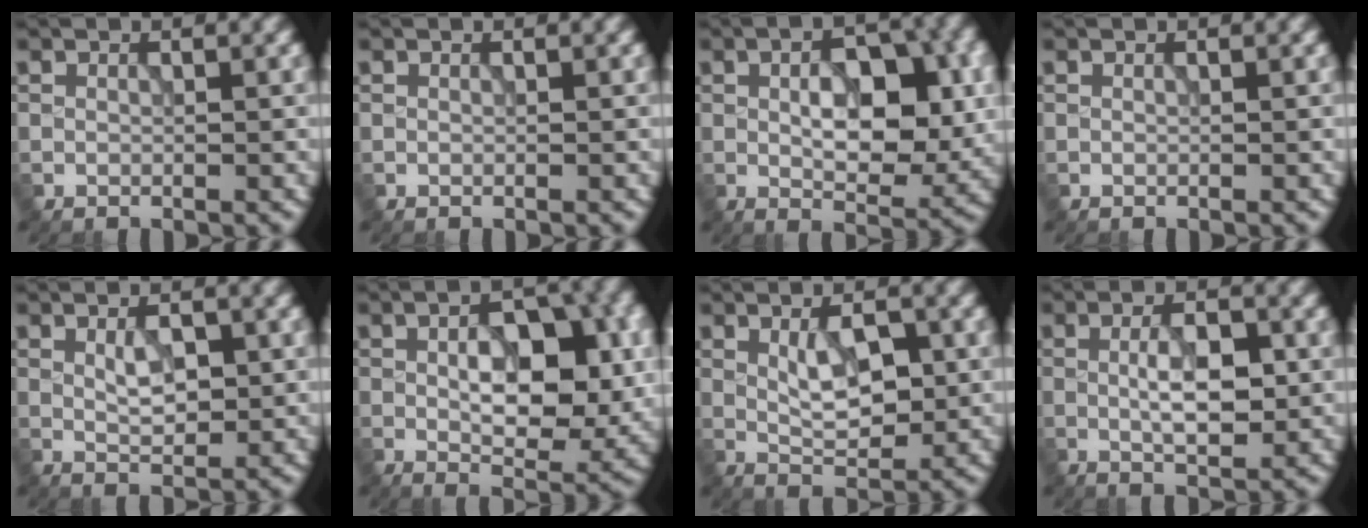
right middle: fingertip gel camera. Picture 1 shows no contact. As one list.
[{"total": 0.0}, {"total": 7.6, "force": [0.3, 3.9, 6.5], "torque": [-0.095, -0.004, 0.006]}, {"total": 0.0}, {"total": 2.4, "force": [0.4, 1.1, 2.1], "torque": [-0.040, -0.001, 0.008]}, {"total": 8.4, "force": [0.2, 4.4, 7.2], "torque": [-0.106, -0.004, 0.005]}, {"total": 4.2, "force": [0.4, 1.8, 3.7], "torque": [-0.068, -0.001, 0.010]}, {"total": 4.3, "force": [-0.1, 1.7, 4.0], "torque": [-0.074, 0.001, -0.001]}]